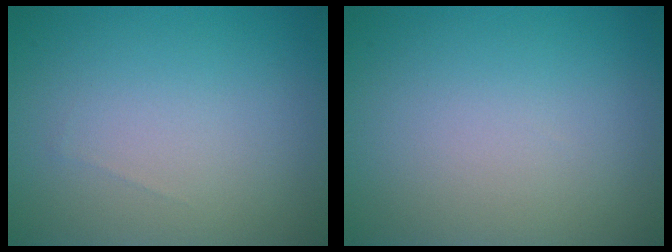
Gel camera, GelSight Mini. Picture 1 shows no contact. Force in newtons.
{"total": 0.0}